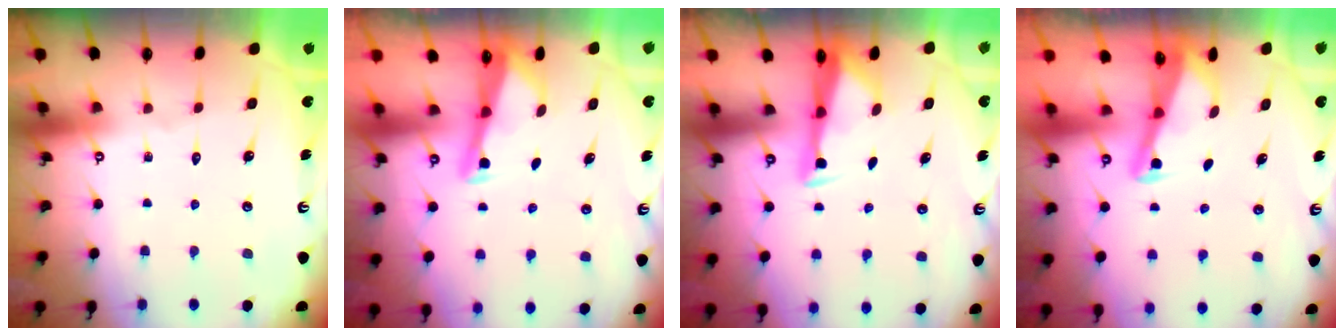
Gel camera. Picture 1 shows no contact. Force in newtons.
{"total": 2.5, "press": 2.5, "slide": 0.1}
{"total": 3.2, "press": 3.1, "slide": 0.9}
{"total": 2.9, "press": 2.9, "slide": 0.4}